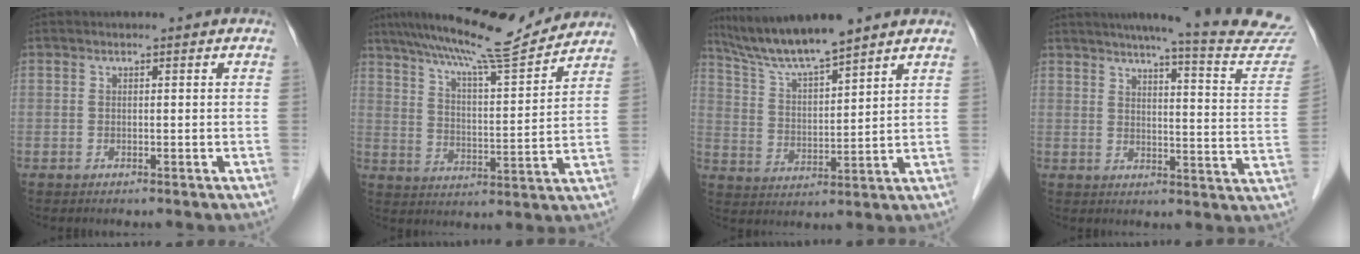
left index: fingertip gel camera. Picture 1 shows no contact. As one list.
[{"total": 14.7, "force": [13.4, 0.2, 6.1], "torque": [-0.109, 0.007, 0.206]}, {"total": 10.0, "force": [8.8, 0.1, 4.6], "torque": [-0.093, 0.008, 0.167]}, {"total": 20.4, "force": [18.9, 0.5, 7.7], "torque": [-0.096, -0.071, 0.211]}]